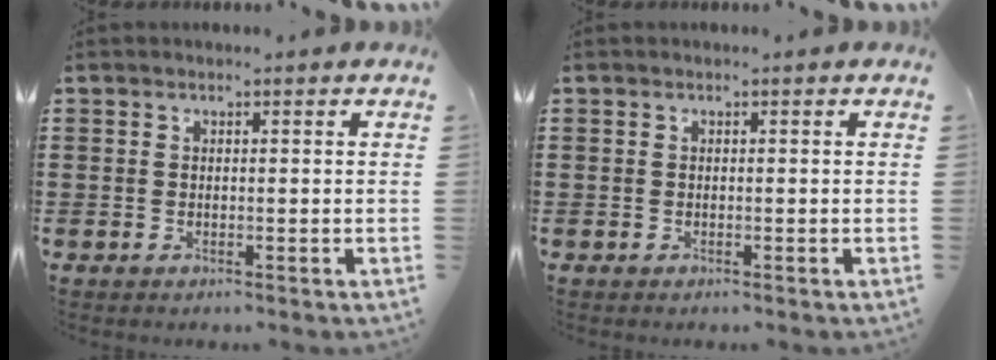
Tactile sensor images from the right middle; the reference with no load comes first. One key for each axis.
{"total": 0.0}